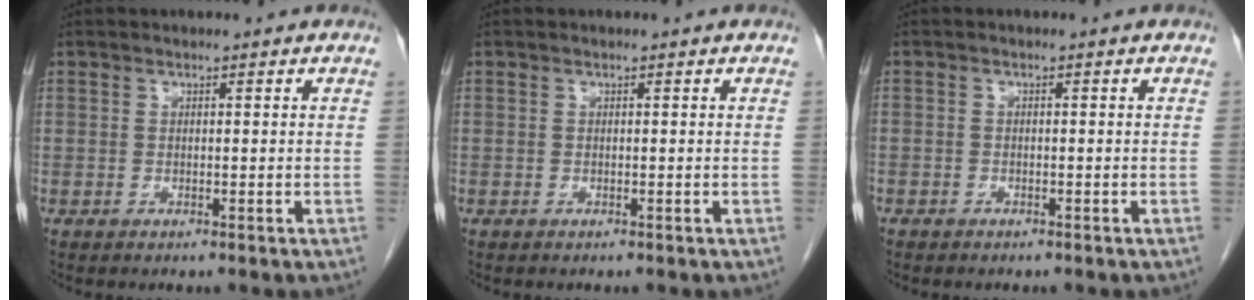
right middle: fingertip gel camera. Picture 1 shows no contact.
{"total": 0.0}
{"total": 1.1, "force": [-0.9, 0.7, 0.2], "torque": [-0.010, 0.002, -0.014]}